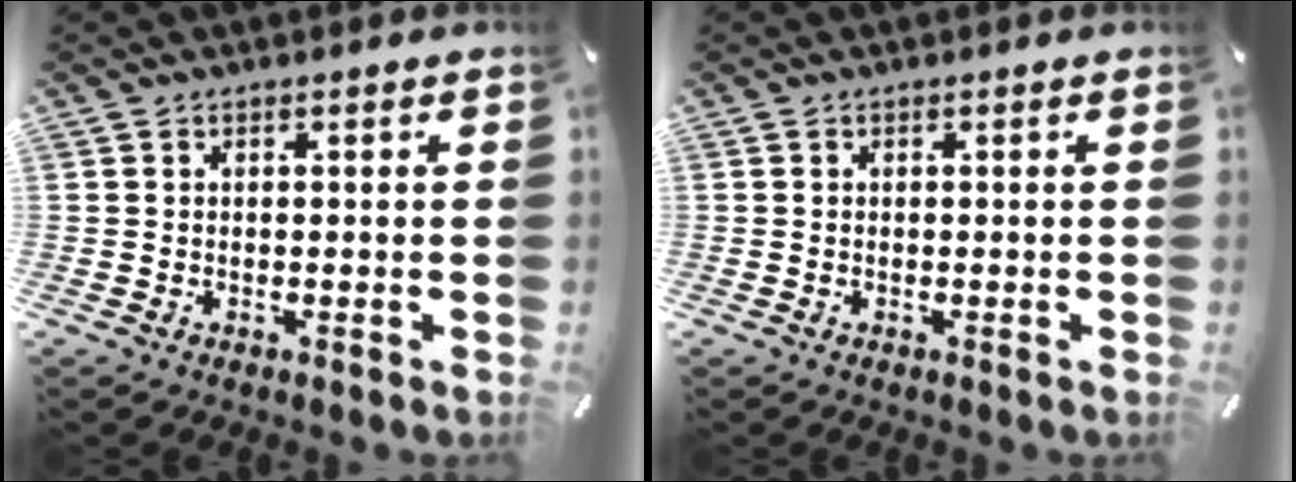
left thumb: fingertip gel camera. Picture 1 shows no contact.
{"total": 0.0}